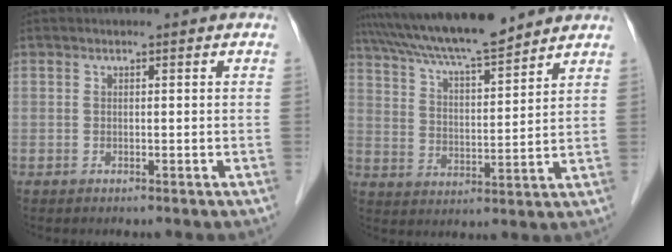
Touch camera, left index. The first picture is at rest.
{"total": 14.2, "force": [12.6, 1.0, 6.5], "torque": [-0.119, 0.013, 0.213]}